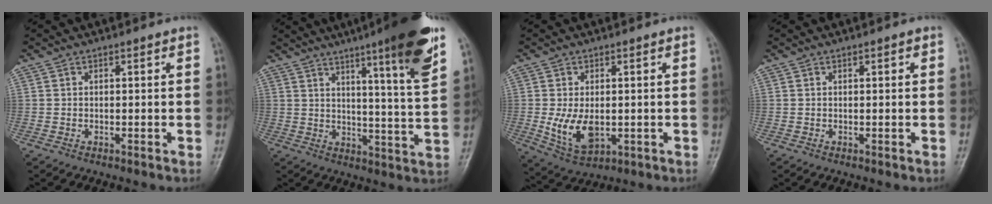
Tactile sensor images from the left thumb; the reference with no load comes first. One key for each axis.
{"total": 16.8, "fx": 10.0, "fy": 1.2, "fz": 13.4, "tx": -0.179, "ty": -0.050, "tz": 0.136}
{"total": 7.9, "fx": -0.6, "fy": 4.6, "fz": 6.4, "tx": -0.109, "ty": -0.015, "tz": 0.005}
{"total": 0.6, "fx": 0.3, "fy": 0.2, "fz": 0.5, "tx": -0.007, "ty": 0.000, "tz": 0.004}